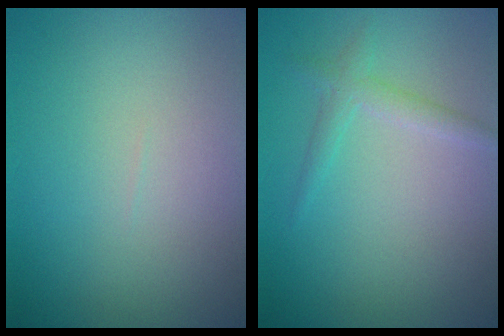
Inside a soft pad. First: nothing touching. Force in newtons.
{"total": 1.6, "press": 1.6, "slide": 0.1}